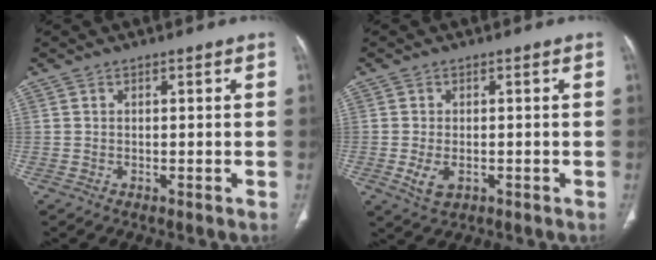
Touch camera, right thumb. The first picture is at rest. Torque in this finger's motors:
{"motor_torque": [-0.19, -0.02, 0.40, 0.16, 0.13]}